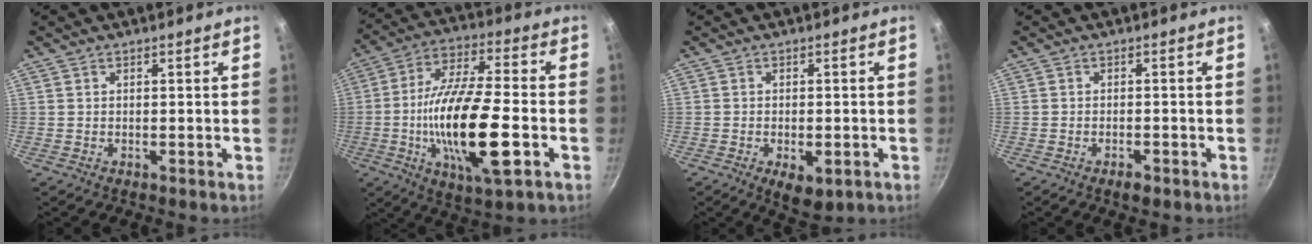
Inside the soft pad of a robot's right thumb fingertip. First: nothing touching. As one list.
[{"total": 20.8, "force": [-4.9, 6.4, 19.2], "torque": [-0.356, 0.016, -0.095]}, {"total": 6.4, "force": [-2.4, 3.1, 5.0], "torque": [-0.058, 0.003, -0.026]}, {"total": 2.3, "force": [-1.5, 0.9, 1.5], "torque": [-0.025, 0.010, -0.023]}]